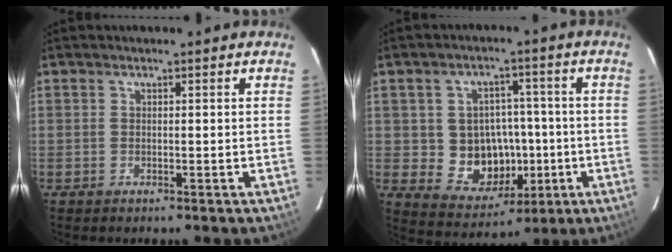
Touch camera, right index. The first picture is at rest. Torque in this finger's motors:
{"motor_torque": [0.40, -0.14, 0.14, 0.03]}